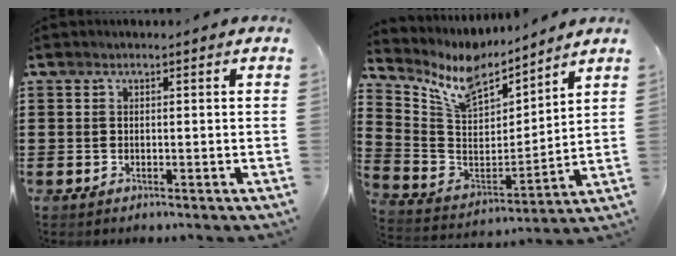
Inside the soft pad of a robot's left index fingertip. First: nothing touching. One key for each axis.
{"total": 9.0, "fx": 7.6, "fy": 3.4, "fz": 3.6, "tx": -0.111, "ty": -0.042, "tz": 0.135}